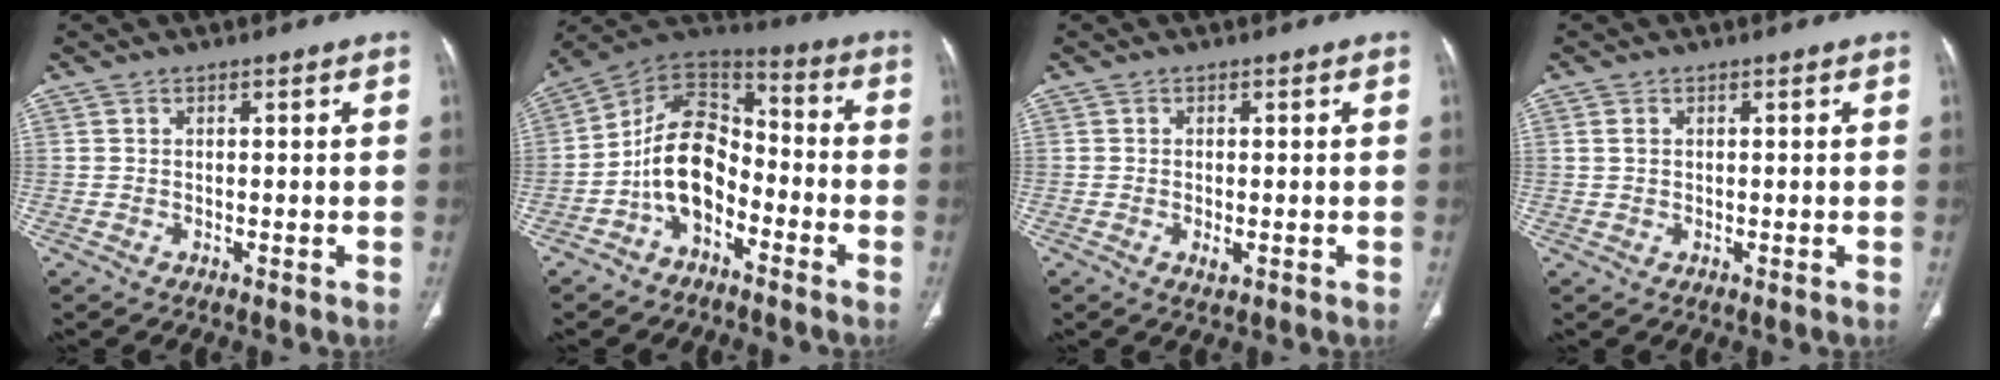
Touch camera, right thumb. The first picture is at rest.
{"total": 13.2, "force": [-4.9, 8.5, 8.9], "torque": [-0.135, 0.073, -0.098]}
{"total": 1.7, "force": [-0.5, 0.8, 1.4], "torque": [-0.028, -0.003, -0.007]}
{"total": 1.5, "force": [0.4, 1.1, 1.0], "torque": [-0.022, 0.001, 0.012]}